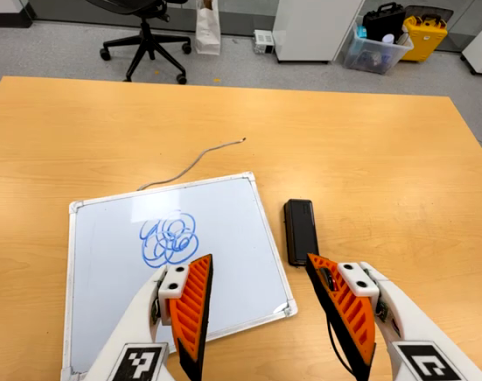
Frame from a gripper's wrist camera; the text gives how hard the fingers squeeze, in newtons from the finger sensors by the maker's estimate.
{"total": 0.0}